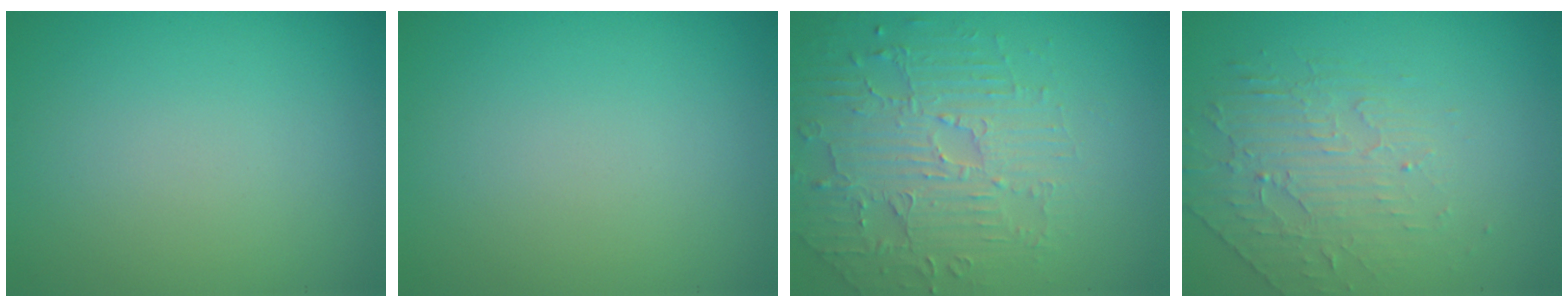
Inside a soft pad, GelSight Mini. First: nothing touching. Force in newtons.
{"total": 0.0}
{"total": 4.6, "press": 3.7, "slide": 2.6}
{"total": 2.2, "press": 1.5, "slide": 1.7}